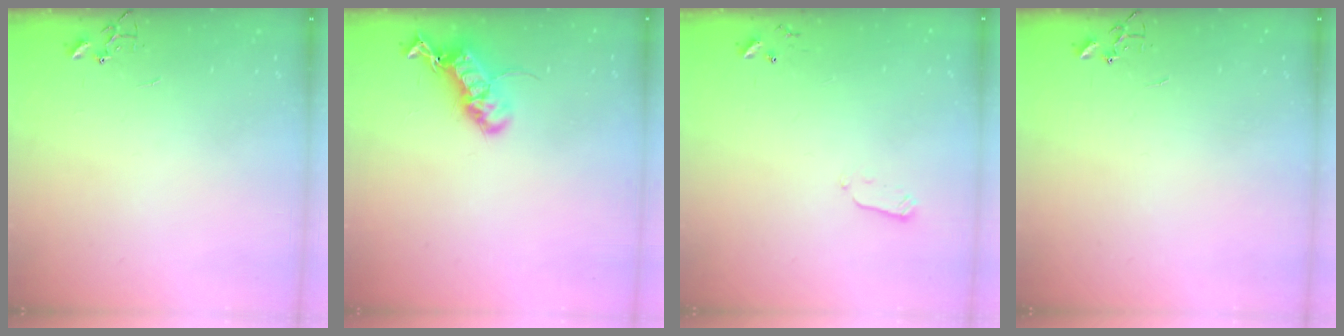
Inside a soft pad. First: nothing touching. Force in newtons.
{"total": 16.8, "press": 16.7, "slide": 0.8}
{"total": 4.0, "press": 3.9, "slide": 1.0}
{"total": 0.0}